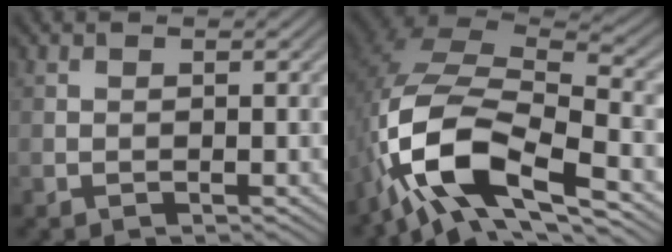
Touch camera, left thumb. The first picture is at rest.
{"total": 14.5, "force": [-7.3, 5.9, 11.0], "torque": [-0.229, -0.007, -0.150]}